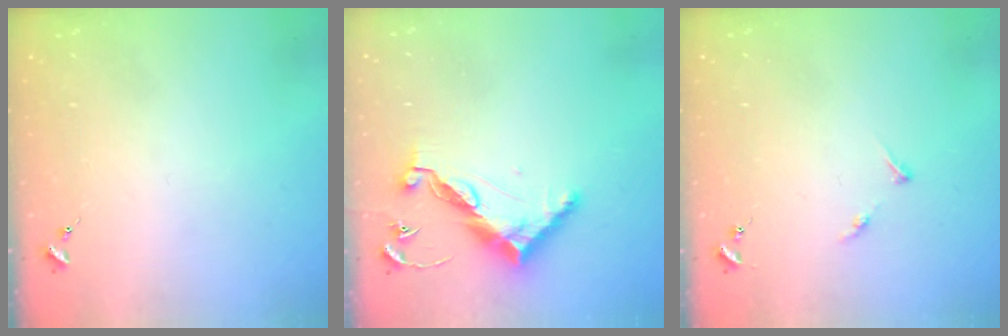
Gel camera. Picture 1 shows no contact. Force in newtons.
{"total": 12.1, "press": 12.0, "slide": 0.4}
{"total": 4.0, "press": 3.9, "slide": 0.5}